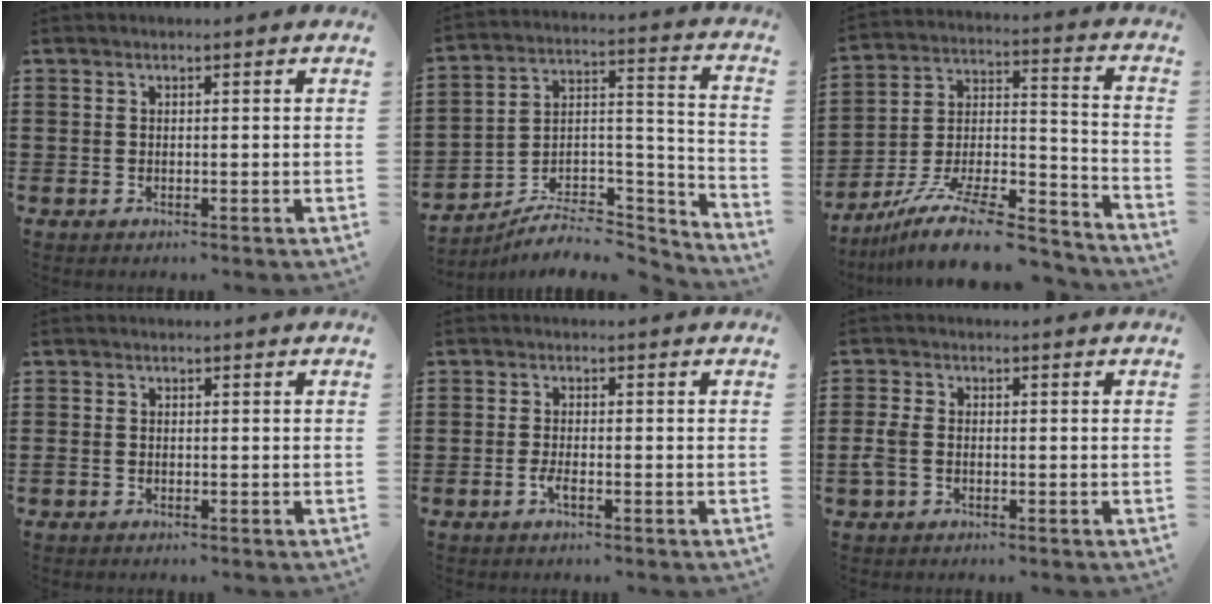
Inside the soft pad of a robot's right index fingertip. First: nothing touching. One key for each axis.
{"total": 7.0, "fx": -5.8, "fy": 2.9, "fz": 2.5, "tx": -0.038, "ty": 0.013, "tz": -0.111}
{"total": 13.7, "fx": -10.9, "fy": 3.3, "fz": 7.5, "tx": -0.122, "ty": 0.038, "tz": -0.202}
{"total": 0.8, "fx": -0.5, "fy": 0.6, "fz": 0.2, "tx": -0.005, "ty": 0.002, "tz": -0.010}
{"total": 2.0, "fx": -0.9, "fy": 0.4, "fz": 1.7, "tx": -0.039, "ty": -0.004, "tz": -0.018}
{"total": 3.1, "fx": -1.0, "fy": 1.9, "fz": 2.3, "tx": -0.071, "ty": -0.009, "tz": -0.027}